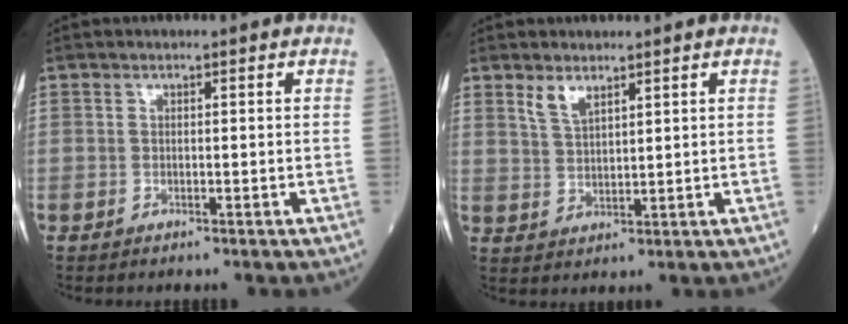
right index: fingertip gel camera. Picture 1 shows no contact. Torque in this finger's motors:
{"motor_torque": [0.39, 0.41, 0.06, 0.05]}